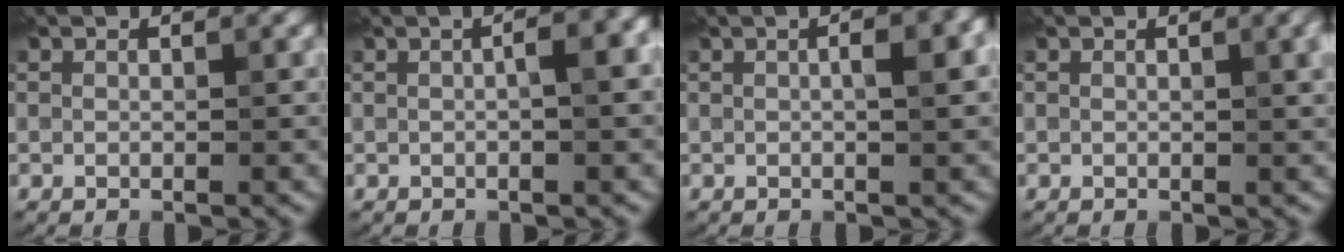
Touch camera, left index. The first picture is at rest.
{"total": 3.8, "force": [0.1, 1.3, 3.5], "torque": [-0.034, 0.017, -0.001]}
{"total": 3.7, "force": [0.5, 1.3, 3.4], "torque": [-0.038, 0.008, 0.002]}
{"total": 3.3, "force": [1.0, 1.2, 2.9], "torque": [-0.033, 0.004, 0.014]}